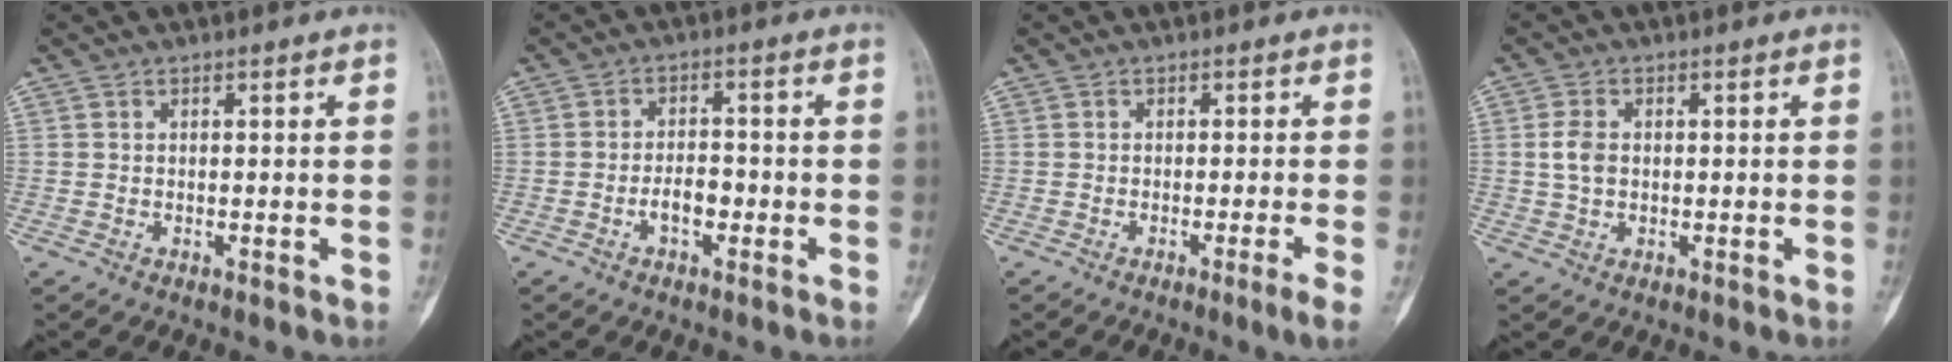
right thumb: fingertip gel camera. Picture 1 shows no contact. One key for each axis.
{"total": 3.9, "fx": -1.5, "fy": 2.0, "fz": 3.0, "tx": -0.046, "ty": 0.016, "tz": -0.027}
{"total": 2.7, "fx": -1.2, "fy": -0.7, "fz": 2.3, "tx": -0.048, "ty": -0.006, "tz": -0.023}
{"total": 3.5, "fx": 0.2, "fy": 2.4, "fz": 2.6, "tx": -0.052, "ty": 0.005, "tz": 0.003}